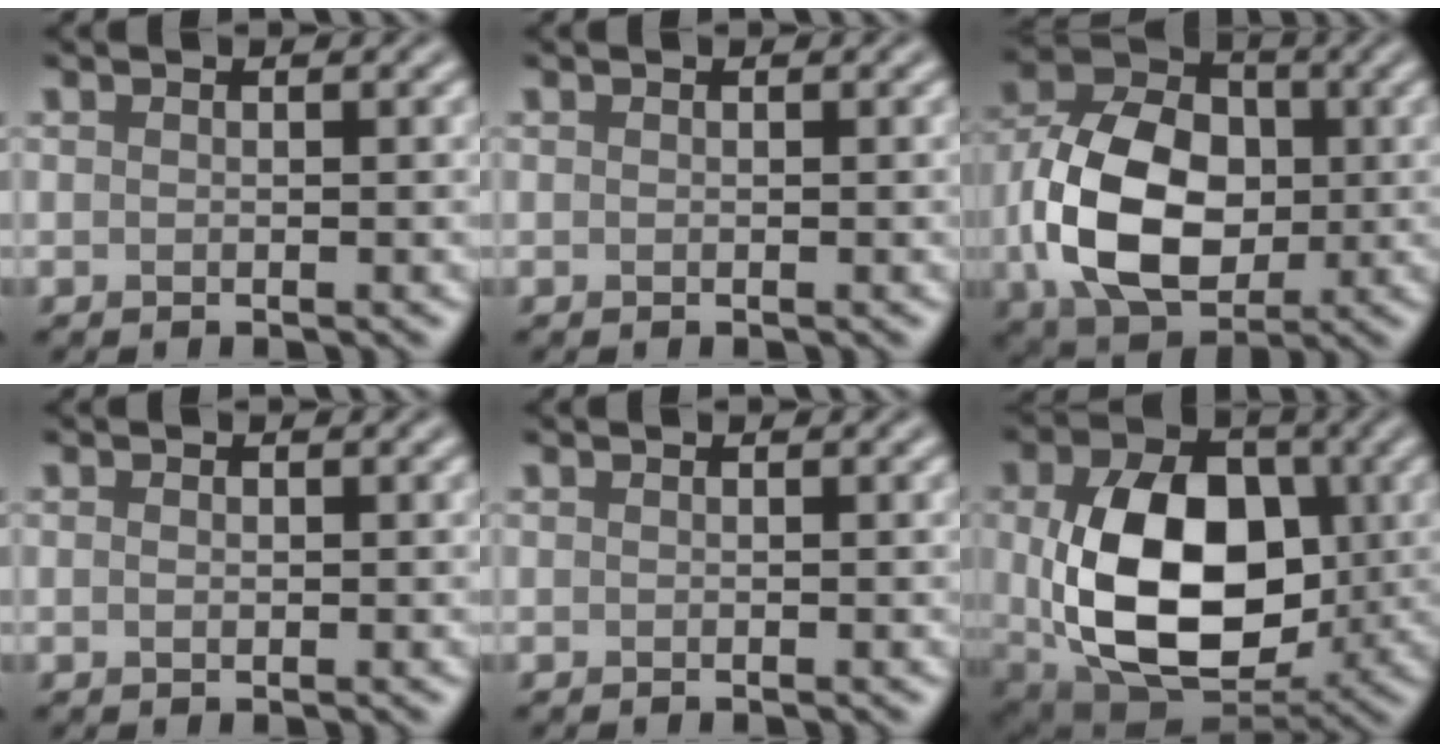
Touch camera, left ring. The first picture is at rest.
{"total": 0.0}
{"total": 11.1, "force": [-1.0, 7.7, 7.9], "torque": [-0.165, -0.002, -0.023]}
{"total": 0.7, "force": [0.0, 0.5, 0.5], "torque": [-0.009, 0.000, 0.001]}
{"total": 0.0}
{"total": 12.6, "force": [-0.2, 8.4, 9.4], "torque": [-0.172, -0.015, 0.004]}